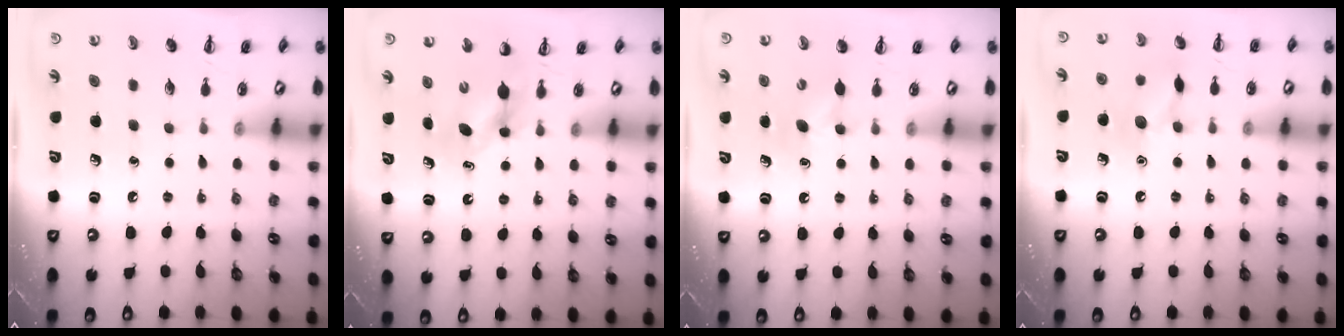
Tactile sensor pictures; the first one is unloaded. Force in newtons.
{"total": 5.2, "press": 5.1, "slide": 0.5}
{"total": 5.1, "press": 4.8, "slide": 1.5}
{"total": 9.9, "press": 9.9, "slide": 0.8}